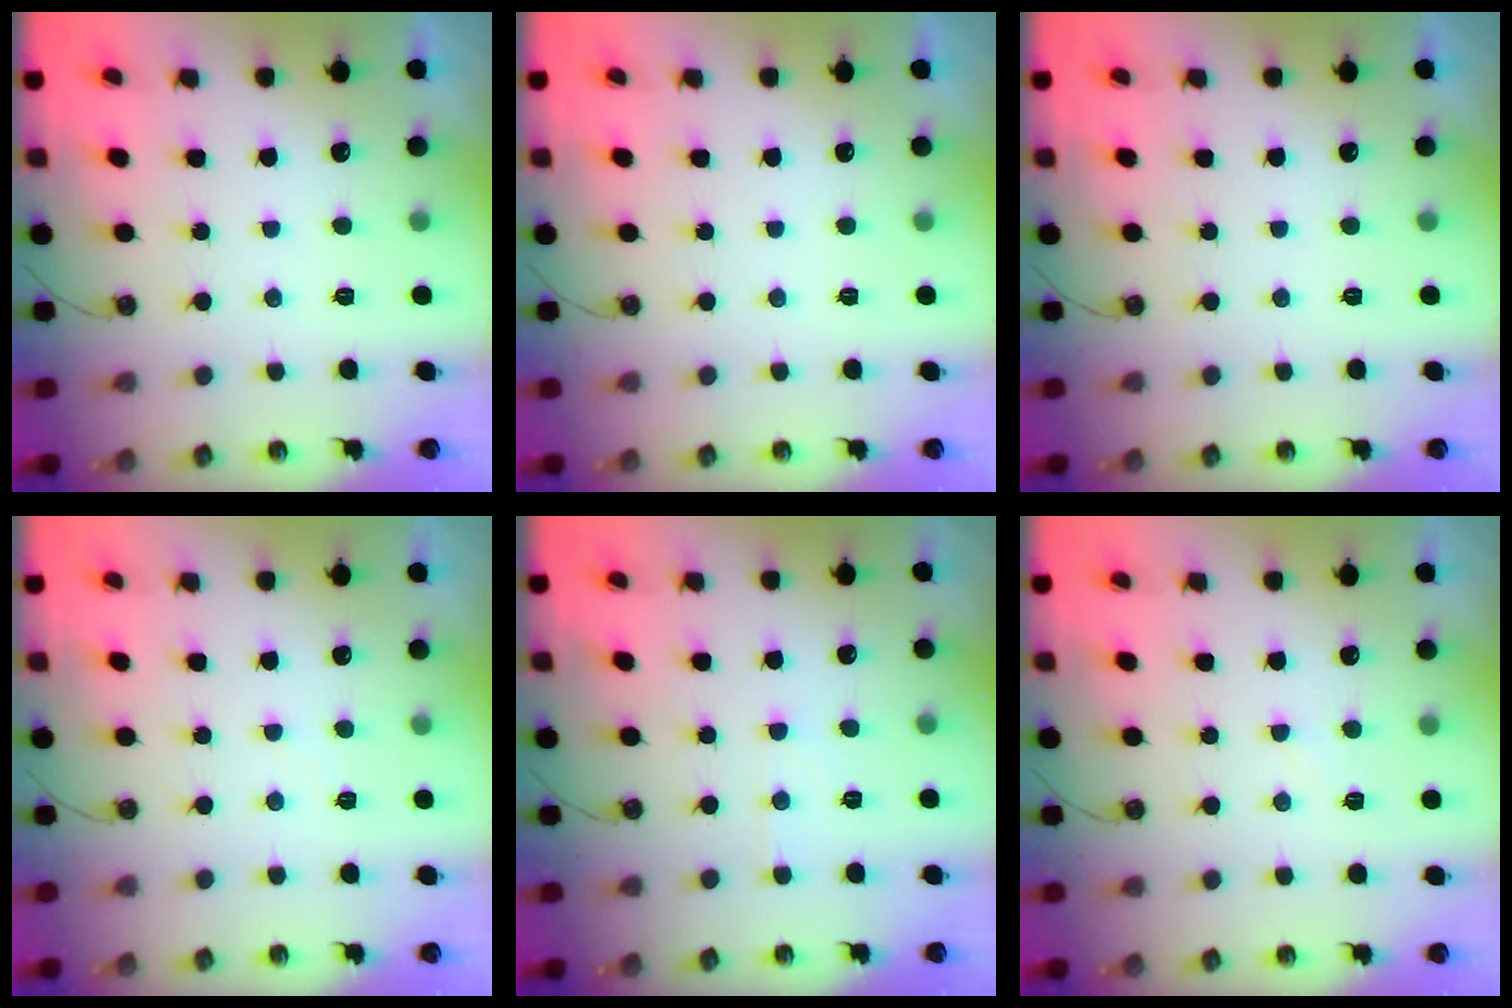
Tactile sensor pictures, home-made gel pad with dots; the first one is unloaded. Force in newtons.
{"total": 0.0}
{"total": 0.0}
{"total": 2.6, "press": 2.6, "slide": 0.3}
{"total": 3.7, "press": 3.7, "slide": 0.5}
{"total": 3.9, "press": 3.8, "slide": 0.5}